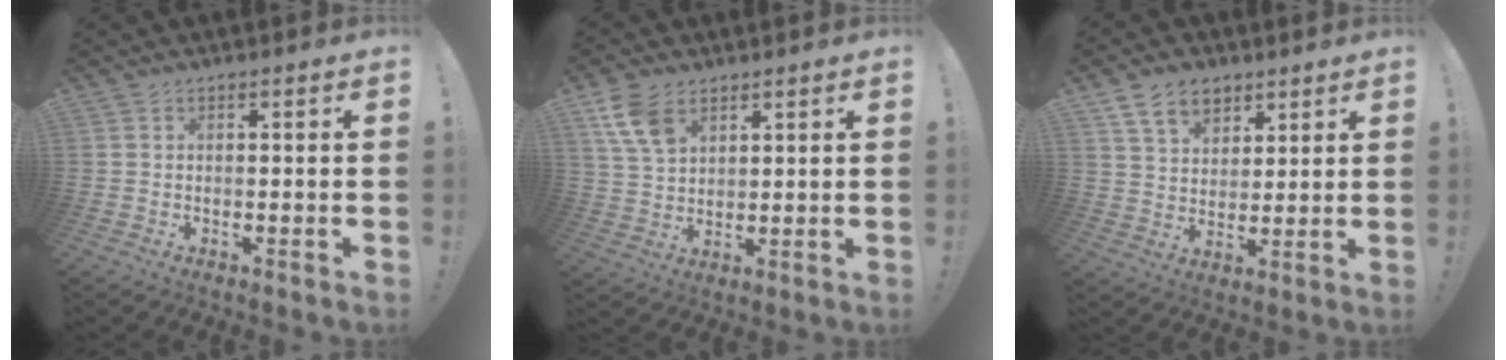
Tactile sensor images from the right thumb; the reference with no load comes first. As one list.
[{"total": 9.5, "force": [5.4, 5.7, 5.3], "torque": [-0.108, -0.017, 0.107]}, {"total": 10.7, "force": [6.5, 7.0, 4.8], "torque": [-0.074, -0.029, 0.124]}]